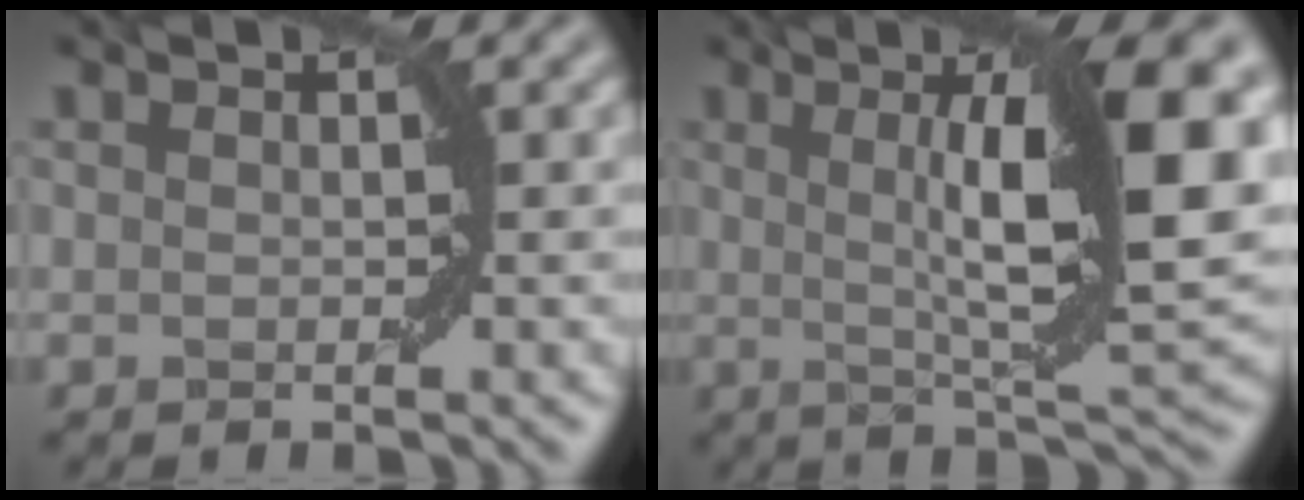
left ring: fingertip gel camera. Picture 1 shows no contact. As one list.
[{"total": 12.4, "force": [2.3, 2.6, 11.9], "torque": [-0.162, 0.007, 0.037]}]